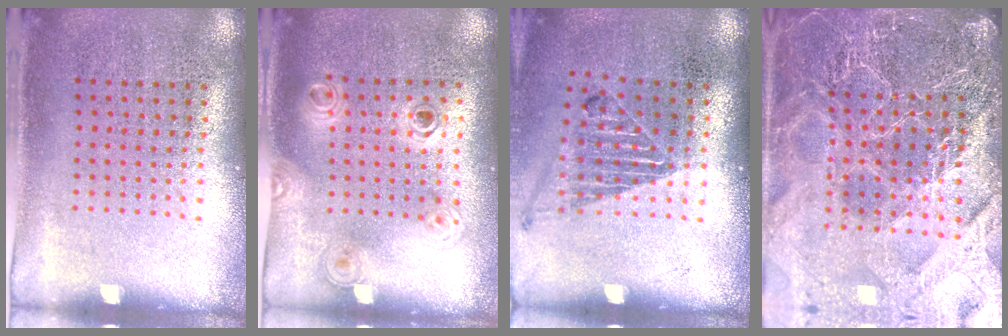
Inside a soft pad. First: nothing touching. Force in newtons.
{"total": 1.2, "press": 1.0, "slide": 0.6}
{"total": 1.1, "press": 1.1, "slide": 0.2}
{"total": 5.9, "press": 5.1, "slide": 2.9}